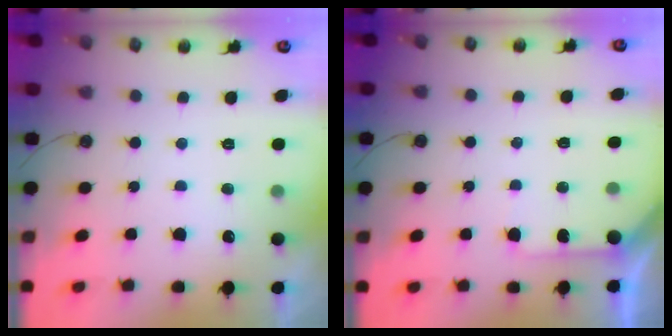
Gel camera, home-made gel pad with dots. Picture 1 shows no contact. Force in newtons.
{"total": 5.4, "press": 5.4, "slide": 0.4}